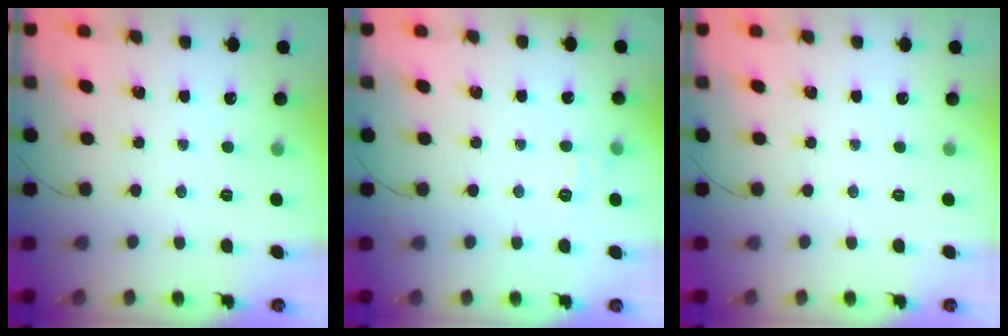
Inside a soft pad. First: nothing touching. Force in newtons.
{"total": 6.1, "press": 5.9, "slide": 1.5}
{"total": 0.0}